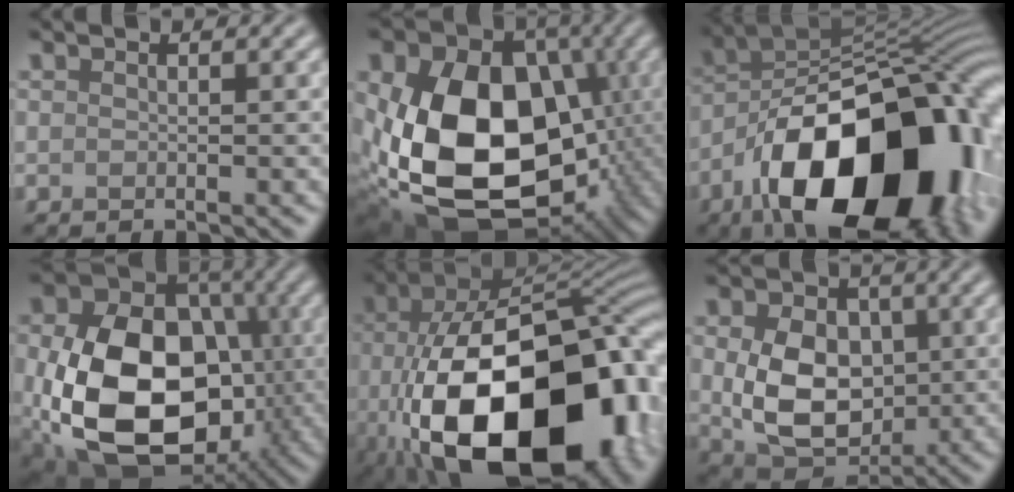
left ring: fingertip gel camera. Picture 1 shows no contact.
{"total": 18.7, "force": [-1.8, 13.4, 13.0], "torque": [-0.240, -0.028, -0.023]}
{"total": 19.1, "force": [-8.6, 9.8, 14.0], "torque": [-0.212, -0.016, -0.138]}
{"total": 17.1, "force": [-2.8, 12.3, 11.6], "torque": [-0.224, -0.044, -0.040]}
{"total": 21.5, "force": [-6.1, 12.5, 16.4], "torque": [-0.294, -0.043, -0.070]}
{"total": 9.1, "force": [0.2, 6.7, 6.1], "torque": [-0.122, -0.018, 0.010]}